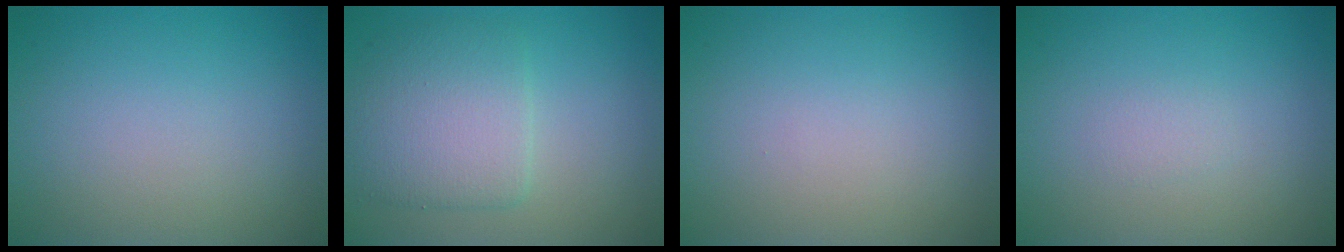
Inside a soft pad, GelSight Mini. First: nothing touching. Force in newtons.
{"total": 4.9, "press": 4.8, "slide": 0.3}
{"total": 0.0}
{"total": 0.6, "press": 0.6, "slide": 0.1}